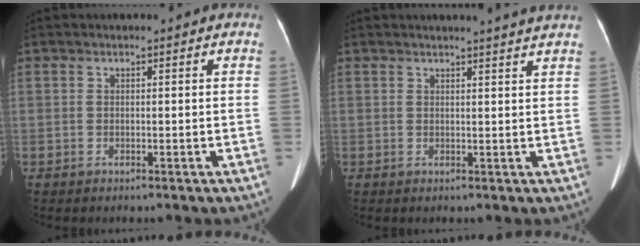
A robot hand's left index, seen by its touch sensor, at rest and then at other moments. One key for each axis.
{"total": 5.4, "fx": 4.9, "fy": -1.0, "fz": 1.9, "tx": -0.021, "ty": -0.019, "tz": 0.036}